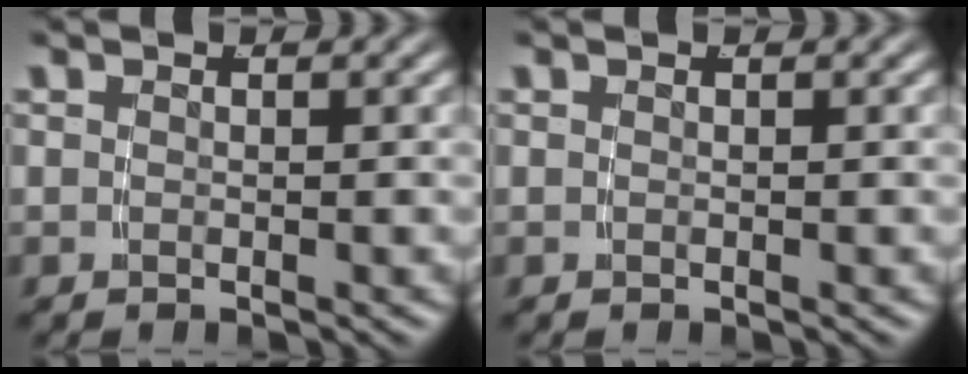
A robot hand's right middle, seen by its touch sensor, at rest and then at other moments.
{"total": 0.0}